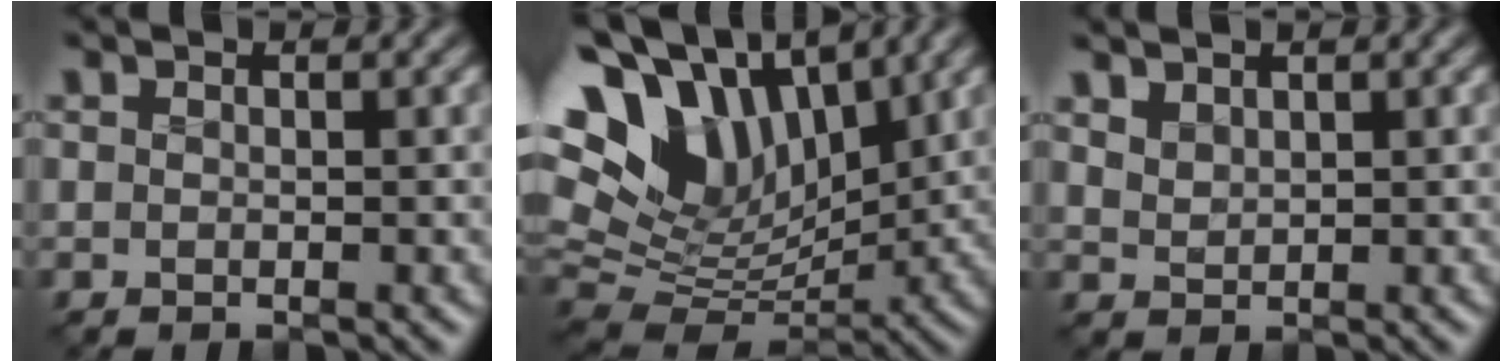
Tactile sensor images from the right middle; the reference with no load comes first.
{"total": 13.6, "force": [6.0, 8.3, 8.9], "torque": [-0.192, 0.015, 0.119]}
{"total": 1.6, "force": [1.3, 0.6, 0.6], "torque": [-0.021, 0.000, 0.032]}